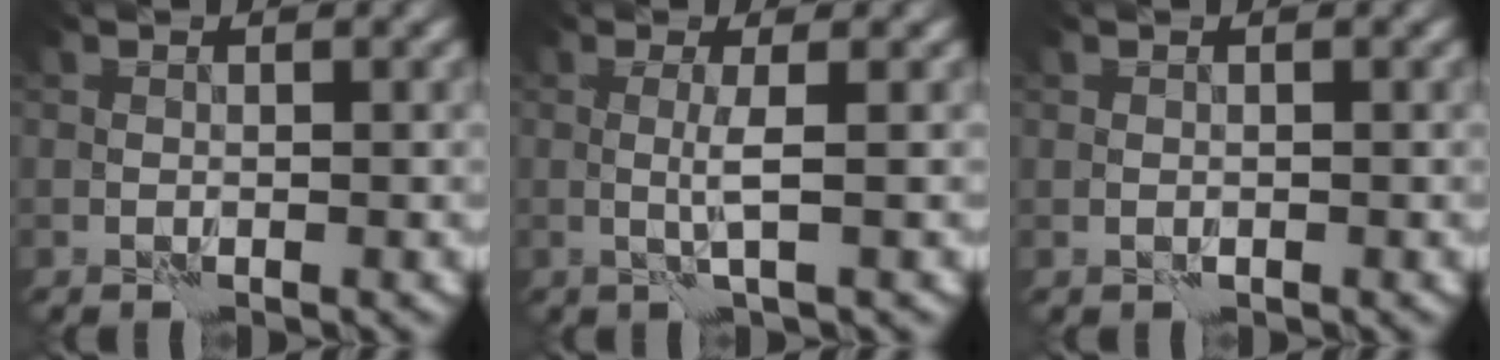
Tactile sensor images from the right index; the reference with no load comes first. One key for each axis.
{"total": 1.8, "fx": 0.4, "fy": -0.1, "fz": 1.7, "tx": -0.036, "ty": -0.007, "tz": 0.004}
{"total": 0.0}